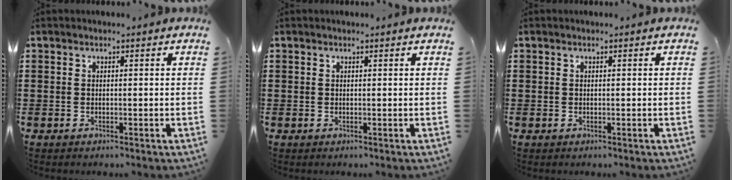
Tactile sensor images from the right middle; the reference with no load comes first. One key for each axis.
{"total": 0.0}
{"total": 0.0}